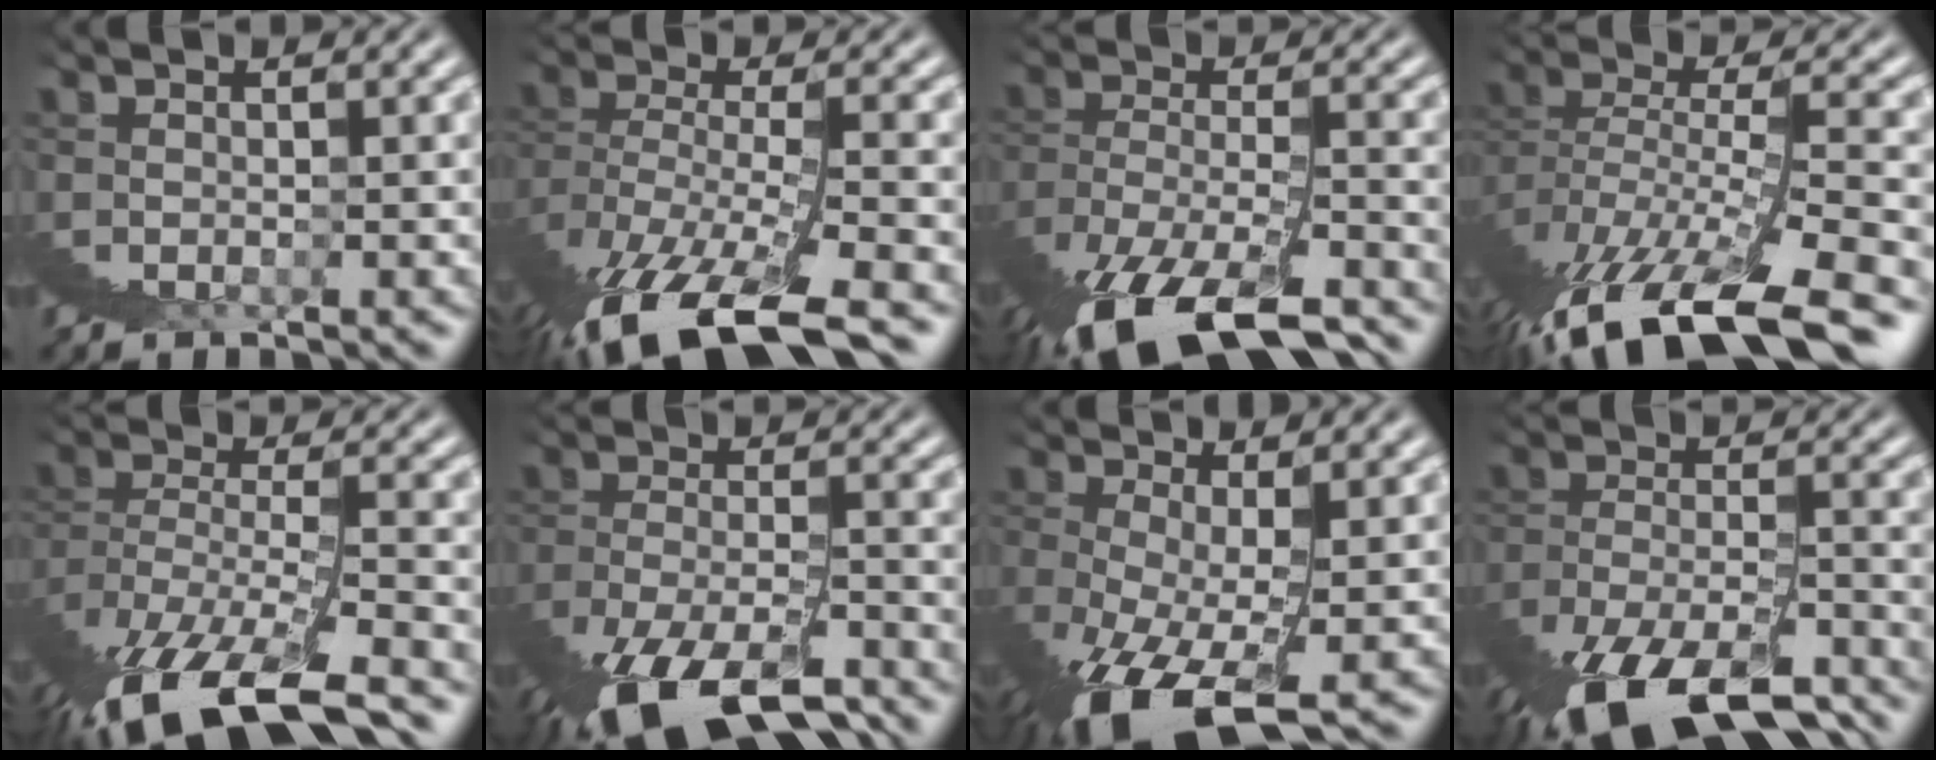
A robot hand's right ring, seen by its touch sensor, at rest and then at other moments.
{"total": 6.0, "force": [-2.7, 1.8, 4.9], "torque": [-0.110, -0.013, -0.031]}
{"total": 7.2, "force": [-4.5, 2.5, 5.0], "torque": [-0.094, -0.018, -0.058]}
{"total": 5.9, "force": [-1.7, 1.6, 5.4], "torque": [-0.114, 0.004, -0.024]}
{"total": 6.8, "force": [-2.9, 2.9, 5.4], "torque": [-0.113, -0.014, -0.035]}
{"total": 8.0, "force": [-5.4, 2.8, 5.1], "torque": [-0.095, -0.020, -0.075]}
{"total": 5.7, "force": [-3.7, 1.0, 4.2], "torque": [-0.073, -0.024, -0.040]}
{"total": 8.9, "force": [-5.5, 3.7, 5.9], "torque": [-0.105, -0.018, -0.075]}